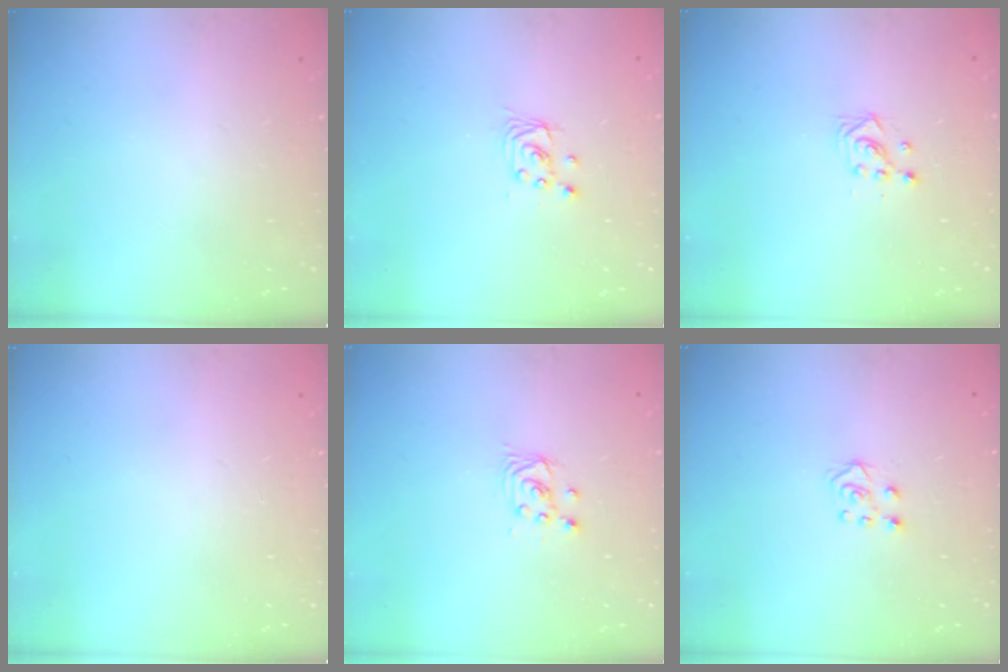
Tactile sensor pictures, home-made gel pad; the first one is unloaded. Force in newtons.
{"total": 2.9, "press": 2.9, "slide": 0.2}
{"total": 3.3, "press": 3.3, "slide": 0.2}
{"total": 0.0}
{"total": 2.5, "press": 2.5, "slide": 0.2}
{"total": 5.2, "press": 5.2, "slide": 0.4}